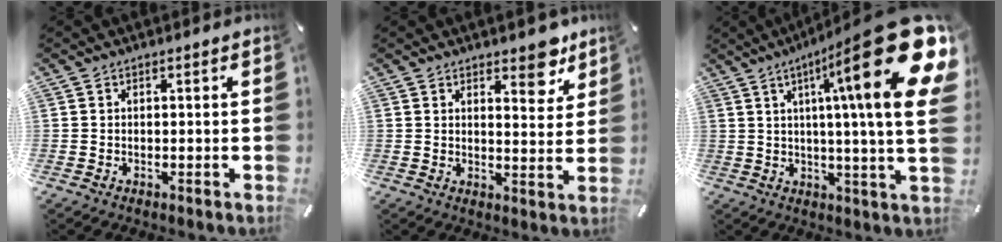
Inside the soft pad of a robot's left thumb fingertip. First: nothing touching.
{"total": 6.8, "force": [4.9, 3.3, 3.4], "torque": [-0.017, -0.040, 0.075]}
{"total": 30.2, "force": [10.3, 4.8, 28.0], "torque": [-0.411, -0.085, 0.163]}